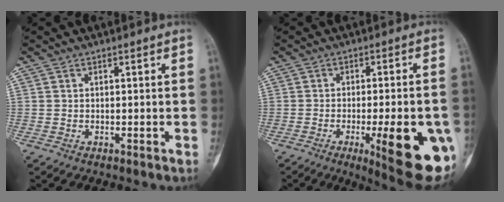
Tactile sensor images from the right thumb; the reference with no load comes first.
{"total": 17.0, "force": [-5.7, 4.1, 15.5], "torque": [-0.155, -0.003, -0.062]}